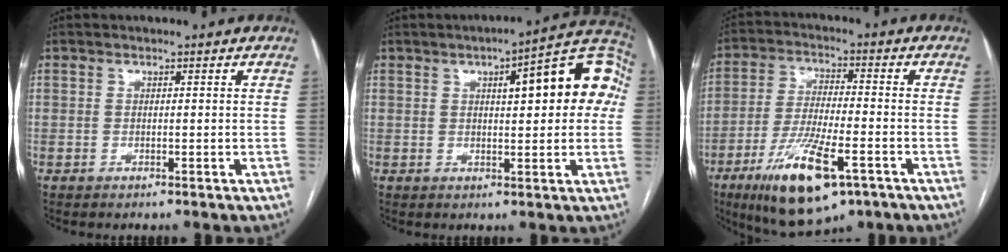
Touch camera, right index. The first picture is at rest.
{"total": 14.0, "force": [3.1, 3.6, 13.2], "torque": [-0.159, 0.038, 0.033]}
{"total": 14.9, "force": [-7.6, 3.9, 12.2], "torque": [-0.235, -0.024, -0.121]}